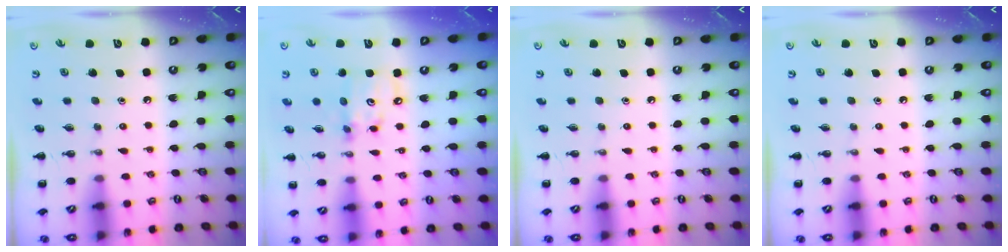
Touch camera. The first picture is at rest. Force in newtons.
{"total": 7.7, "press": 7.6, "slide": 1.4}
{"total": 0.0}
{"total": 0.0}